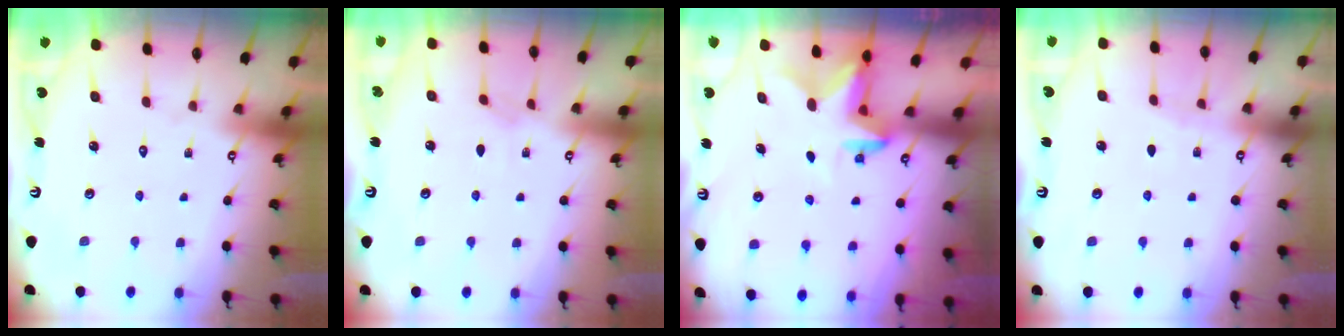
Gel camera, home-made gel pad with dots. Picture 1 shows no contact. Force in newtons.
{"total": 3.7, "press": 3.6, "slide": 0.6}
{"total": 2.9, "press": 2.8, "slide": 0.6}
{"total": 3.6, "press": 3.6, "slide": 0.5}